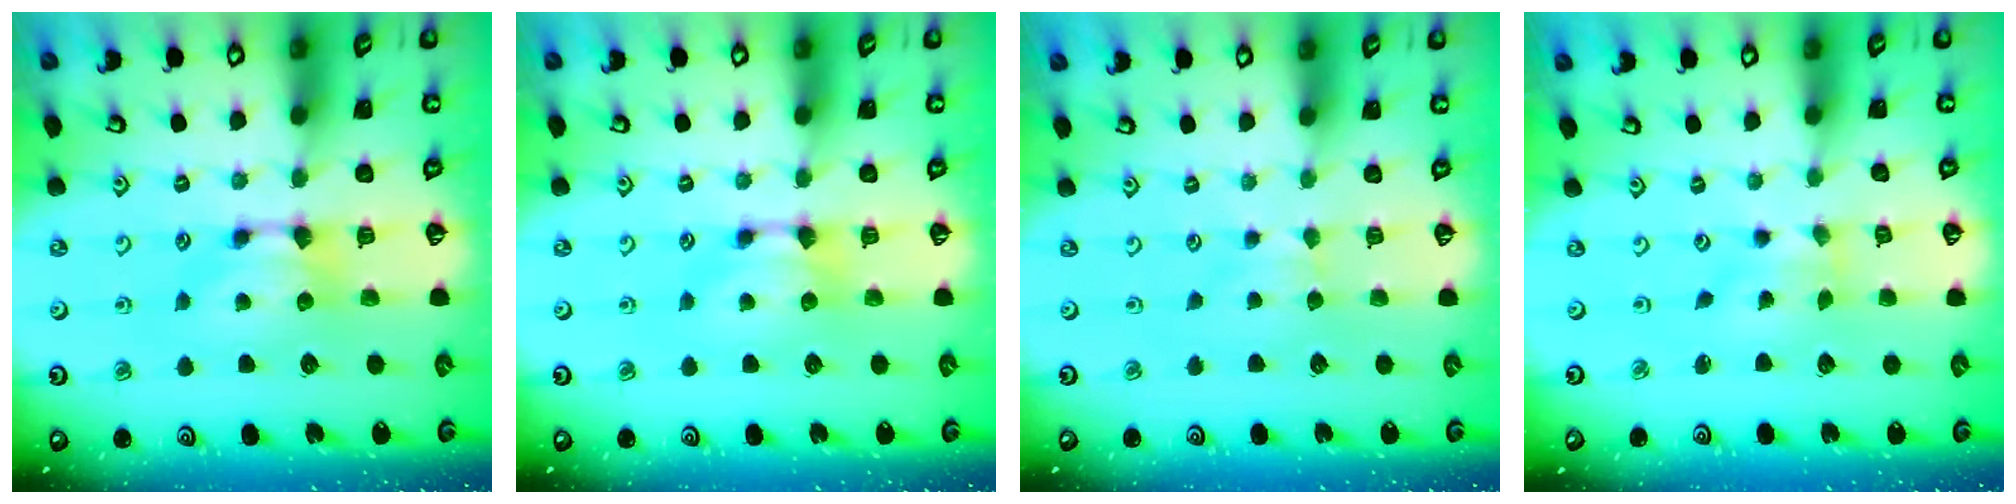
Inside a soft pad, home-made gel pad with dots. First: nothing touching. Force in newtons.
{"total": 0.0}
{"total": 2.4, "press": 2.3, "slide": 0.4}
{"total": 2.0, "press": 1.7, "slide": 1.1}